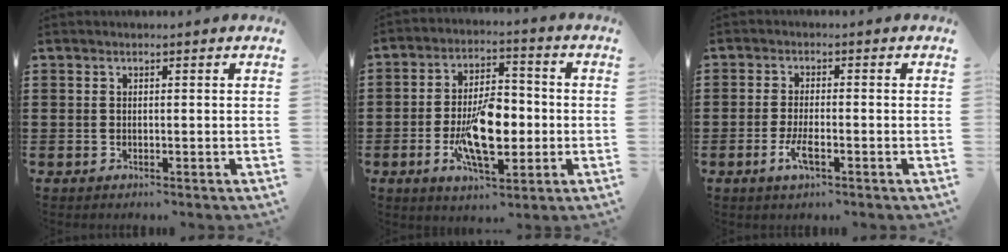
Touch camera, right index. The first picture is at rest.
{"total": 11.5, "force": [-2.2, 5.3, 10.0], "torque": [-0.195, -0.005, -0.040]}
{"total": 3.7, "force": [-1.6, 1.0, 3.2], "torque": [-0.072, -0.004, -0.035]}